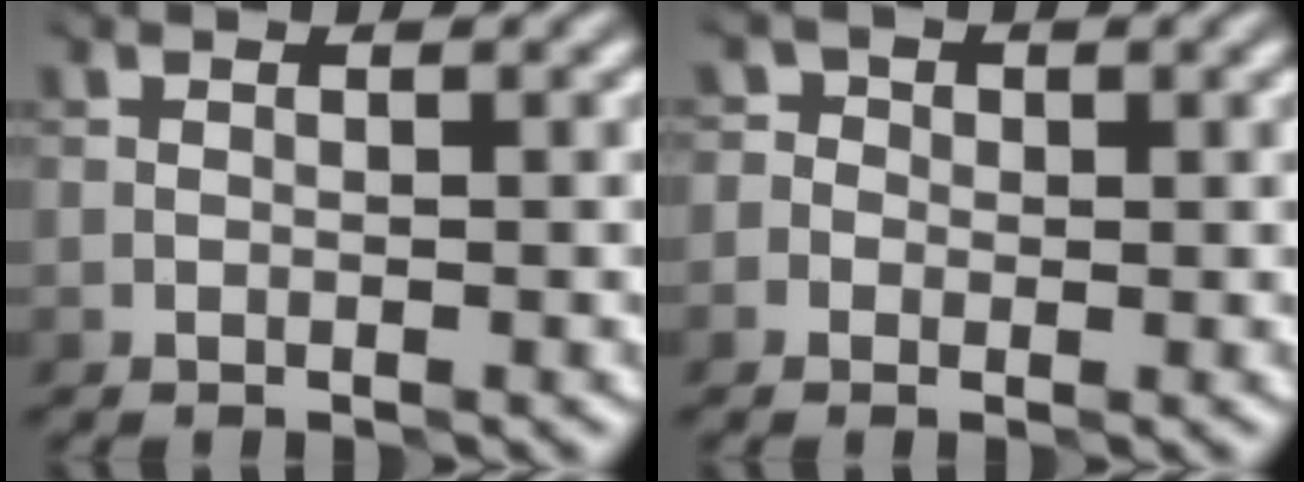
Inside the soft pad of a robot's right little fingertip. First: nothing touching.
{"total": 0.9, "force": [-0.2, 0.9, -0.2], "torque": [0.022, 0.005, -0.009]}